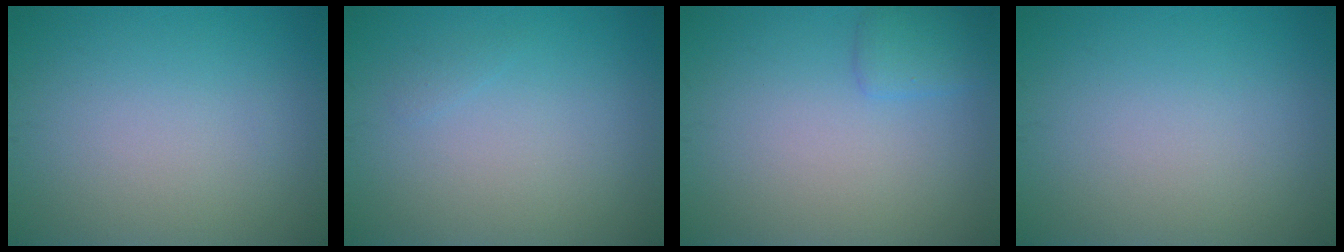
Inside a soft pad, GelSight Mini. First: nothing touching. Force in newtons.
{"total": 0.5, "press": 0.5, "slide": 0.1}
{"total": 1.6, "press": 1.6, "slide": 0.1}
{"total": 0.0}